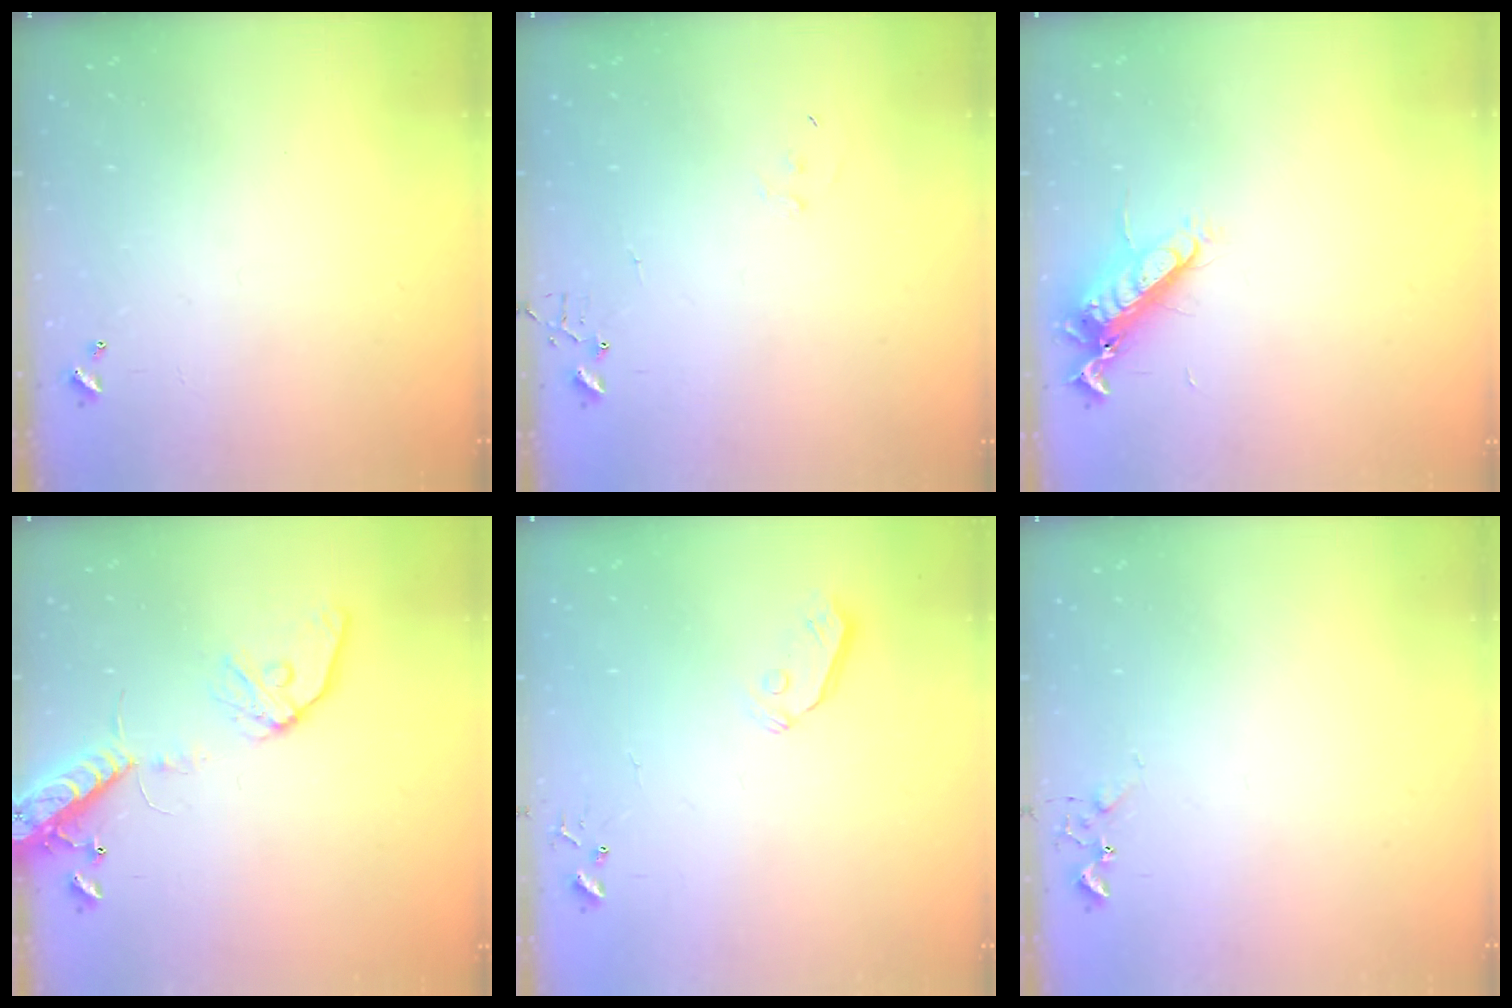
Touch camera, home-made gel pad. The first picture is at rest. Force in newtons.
{"total": 6.8, "press": 6.8, "slide": 0.5}
{"total": 13.5, "press": 13.3, "slide": 1.9}
{"total": 14.1, "press": 13.8, "slide": 3.0}
{"total": 5.8, "press": 5.8, "slide": 0.5}
{"total": 5.2, "press": 5.2, "slide": 0.6}